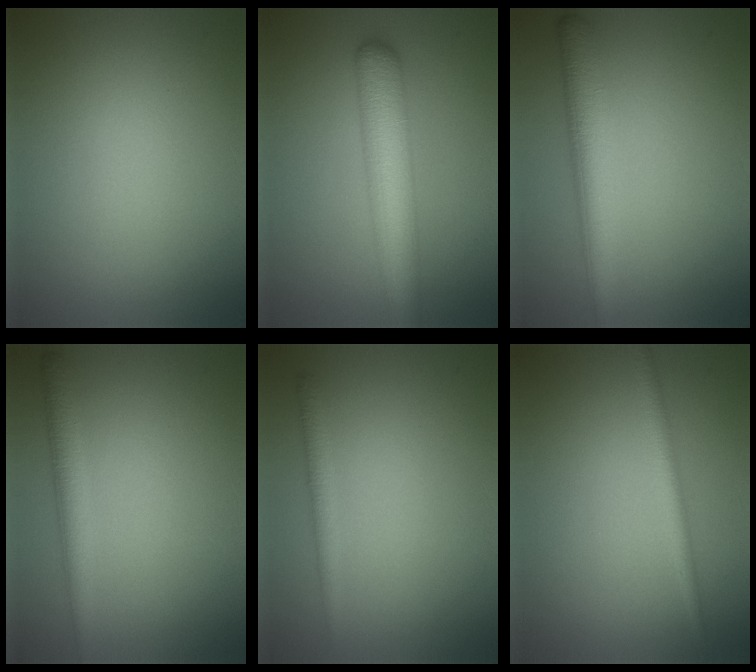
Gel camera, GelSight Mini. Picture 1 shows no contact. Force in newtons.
{"total": 6.8, "press": 6.8, "slide": 0.2}
{"total": 5.0, "press": 5.0, "slide": 0.3}
{"total": 2.9, "press": 2.9, "slide": 0.1}
{"total": 1.6, "press": 1.6, "slide": 0.0}
{"total": 1.9, "press": 1.9, "slide": 0.1}